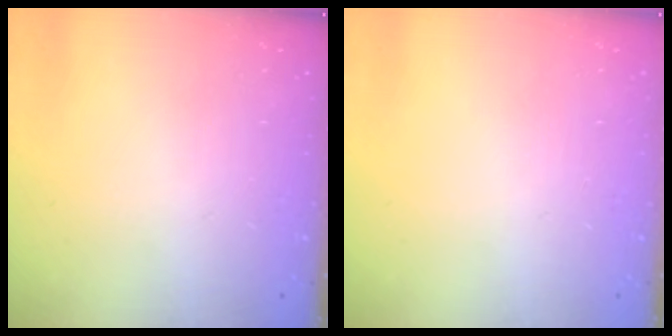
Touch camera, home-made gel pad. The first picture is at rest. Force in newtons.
{"total": 0.0}